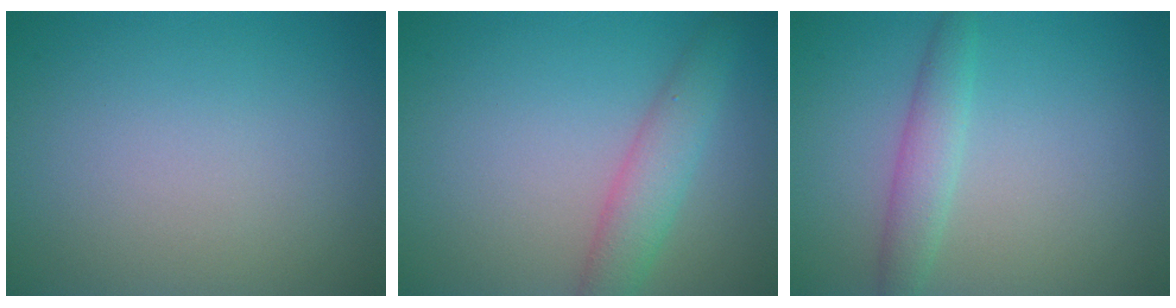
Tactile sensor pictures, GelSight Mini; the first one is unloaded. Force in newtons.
{"total": 3.4, "press": 3.4, "slide": 0.0}
{"total": 2.5, "press": 2.5, "slide": 0.1}